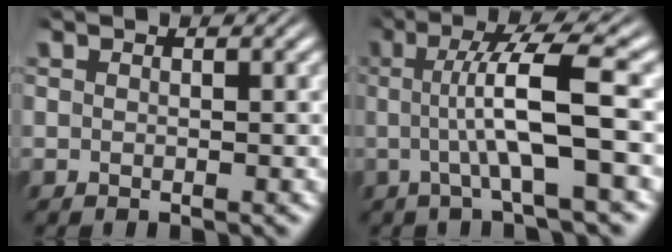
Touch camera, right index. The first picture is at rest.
{"total": 5.7, "force": [0.8, 0.5, 5.6], "torque": [-0.095, 0.009, 0.009]}